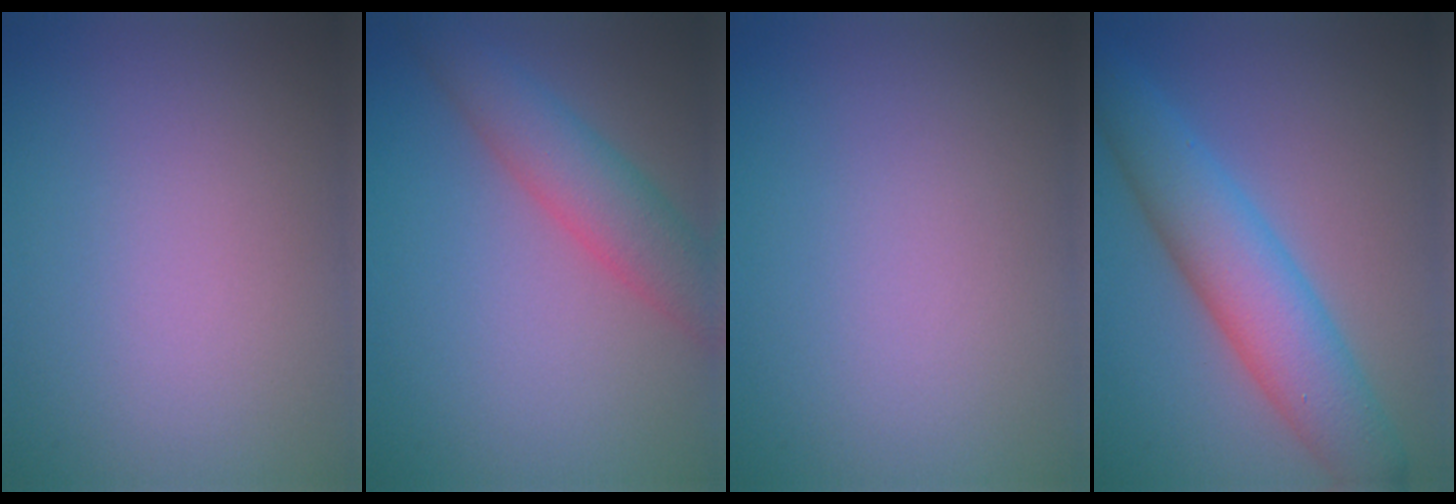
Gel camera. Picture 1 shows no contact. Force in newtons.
{"total": 4.5, "press": 4.5, "slide": 0.2}
{"total": 0.0}
{"total": 6.7, "press": 6.7, "slide": 0.1}